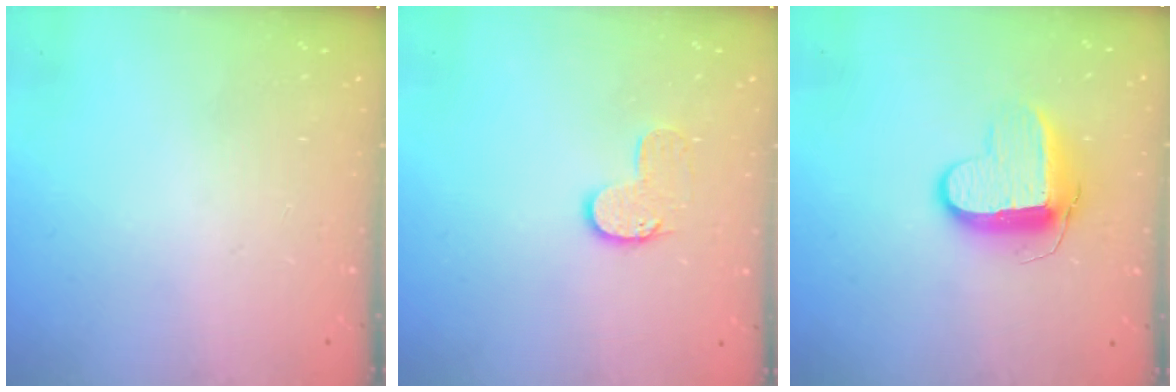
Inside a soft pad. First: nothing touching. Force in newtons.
{"total": 6.8, "press": 6.8, "slide": 0.3}
{"total": 10.4, "press": 10.4, "slide": 0.5}